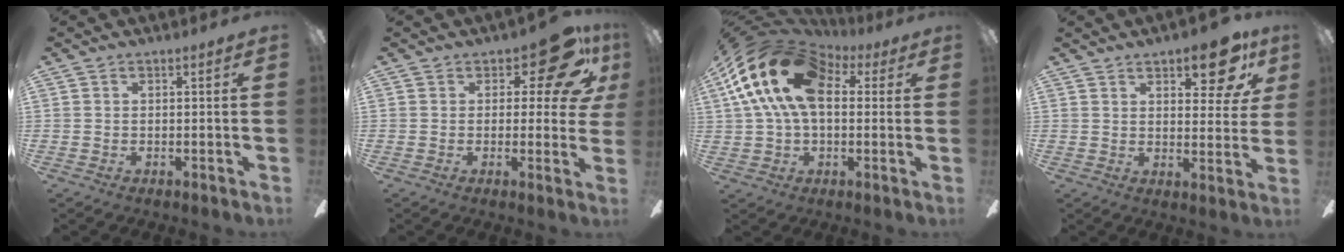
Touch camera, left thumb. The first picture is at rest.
{"total": 12.0, "force": [6.9, 5.3, 8.3], "torque": [-0.099, -0.042, 0.115]}
{"total": 21.9, "force": [6.6, 13.5, 15.9], "torque": [-0.321, 0.000, 0.108]}
{"total": 11.7, "force": [7.0, 4.8, 8.0], "torque": [-0.093, -0.028, 0.114]}